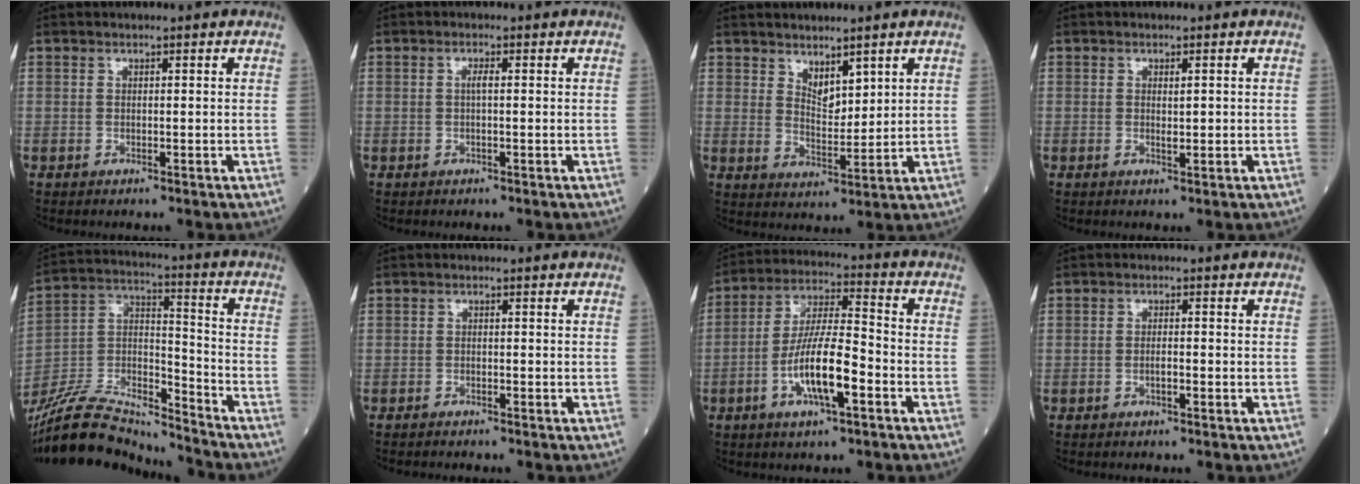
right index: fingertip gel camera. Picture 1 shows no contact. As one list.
[{"total": 1.3, "force": [0.2, 0.3, 1.2], "torque": [-0.030, 0.001, 0.003]}, {"total": 5.7, "force": [3.8, 2.4, 3.5], "torque": [-0.069, -0.008, 0.080]}, {"total": 1.5, "force": [0.2, 0.4, 1.5], "torque": [-0.028, -0.004, 0.006]}, {"total": 19.6, "force": [-18.4, 2.7, 5.9], "torque": [-0.139, 0.016, -0.333]}, {"total": 1.3, "force": [-1.1, 0.4, 0.6], "torque": [-0.014, -0.003, -0.014]}, {"total": 11.7, "force": [-4.0, 2.4, 10.7], "torque": [-0.209, 0.001, -0.073]}, {"total": 1.5, "force": [-0.5, 0.4, 1.4], "torque": [-0.030, 0.000, -0.008]}]